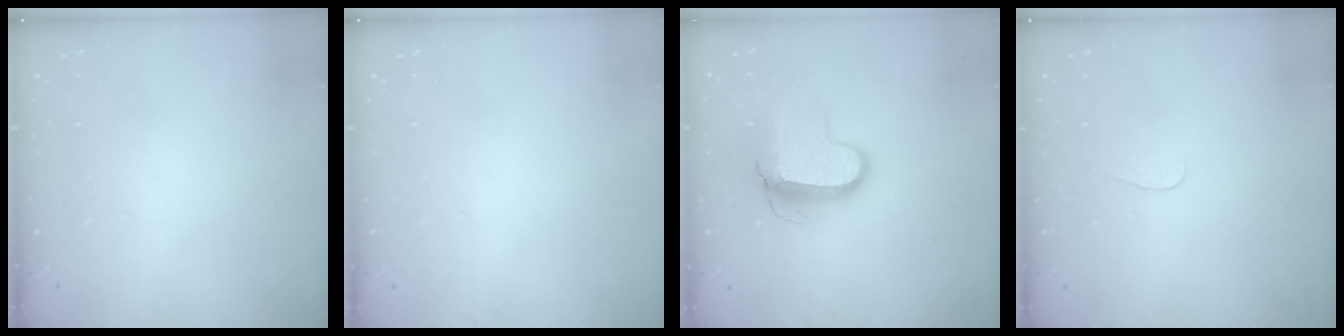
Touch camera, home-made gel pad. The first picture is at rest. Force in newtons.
{"total": 0.0}
{"total": 11.1, "press": 11.0, "slide": 1.0}
{"total": 2.8, "press": 2.7, "slide": 0.3}